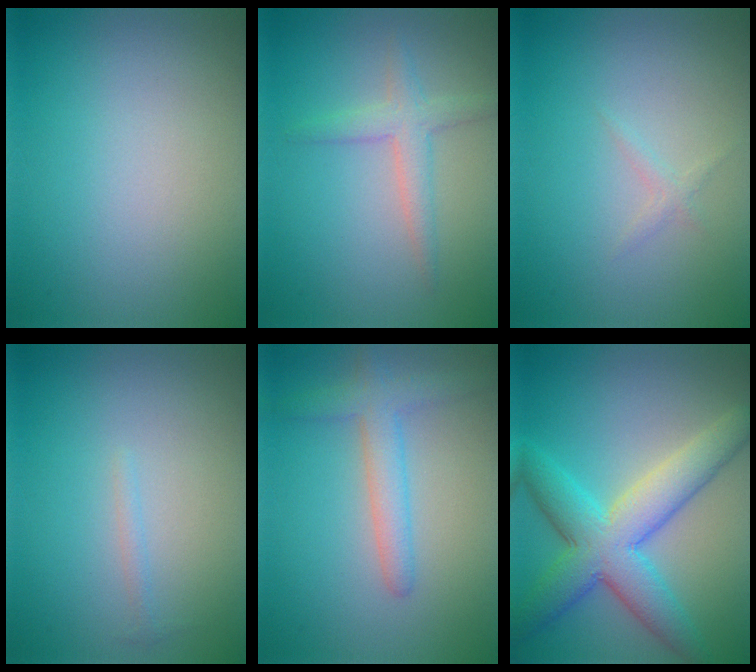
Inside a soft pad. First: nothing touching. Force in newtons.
{"total": 2.4, "press": 2.4, "slide": 0.1}
{"total": 0.8, "press": 0.8, "slide": 0.1}
{"total": 0.6, "press": 0.6, "slide": 0.1}
{"total": 3.8, "press": 3.7, "slide": 0.1}
{"total": 7.5, "press": 7.5, "slide": 0.2}